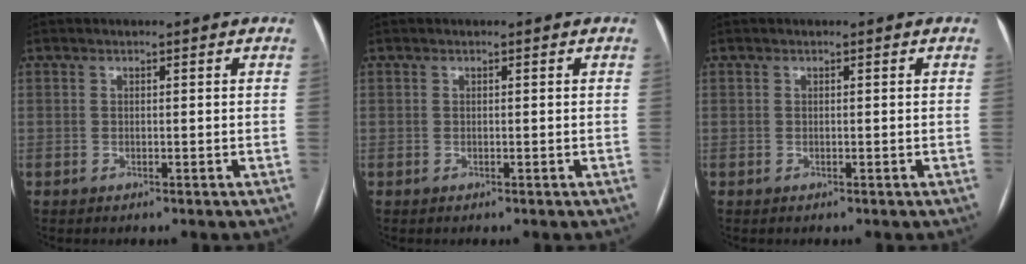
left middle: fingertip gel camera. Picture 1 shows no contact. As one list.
[{"total": 0.0}, {"total": 0.0}]